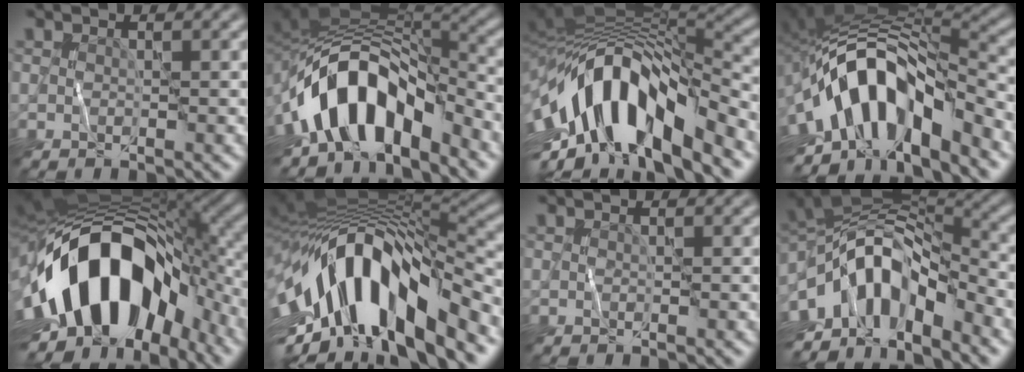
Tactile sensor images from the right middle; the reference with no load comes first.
{"total": 11.5, "force": [-5.6, 6.4, 7.8], "torque": [-0.118, 0.003, -0.097]}
{"total": 13.3, "force": [-5.0, 5.6, 11.0], "torque": [-0.181, 0.005, -0.083]}
{"total": 13.2, "force": [-4.4, 6.3, 10.7], "torque": [-0.165, 0.015, -0.087]}
{"total": 17.4, "force": [-3.7, 10.1, 13.7], "torque": [-0.238, 0.001, -0.064]}
{"total": 14.1, "force": [-4.5, 5.2, 12.3], "torque": [-0.214, 0.015, -0.073]}
{"total": 0.0}
{"total": 11.2, "force": [-4.7, 5.7, 8.4], "torque": [-0.133, 0.010, -0.089]}